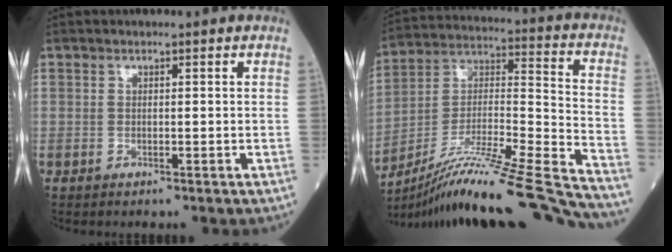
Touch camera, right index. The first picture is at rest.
{"total": 27.6, "force": [-23.8, -0.7, 14.0], "torque": [-0.192, -0.023, -0.385]}